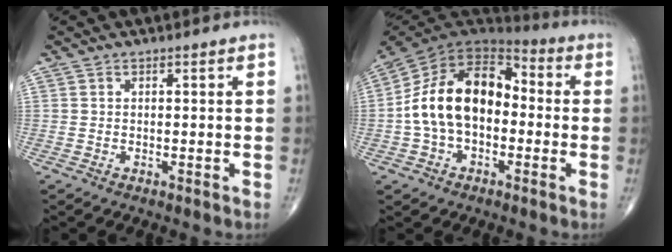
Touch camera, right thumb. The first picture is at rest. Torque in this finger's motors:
{"motor_torque": [2.03, 2.98, 1.76, -0.23, 0.19]}